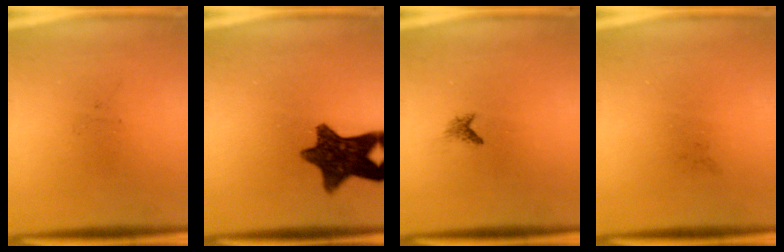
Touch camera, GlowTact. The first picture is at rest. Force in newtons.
{"total": 11.0}
{"total": 0.8}
{"total": 0.0}